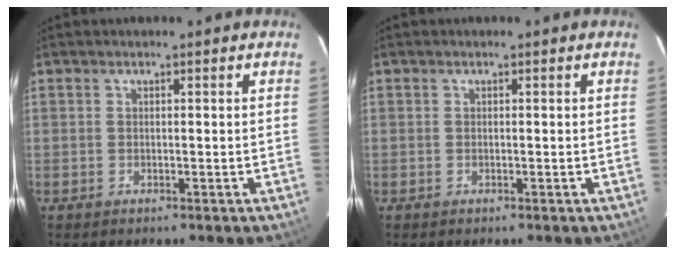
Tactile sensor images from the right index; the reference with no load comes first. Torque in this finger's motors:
{"motor_torque": [0.00, 0.00, 0.00, 0.00]}